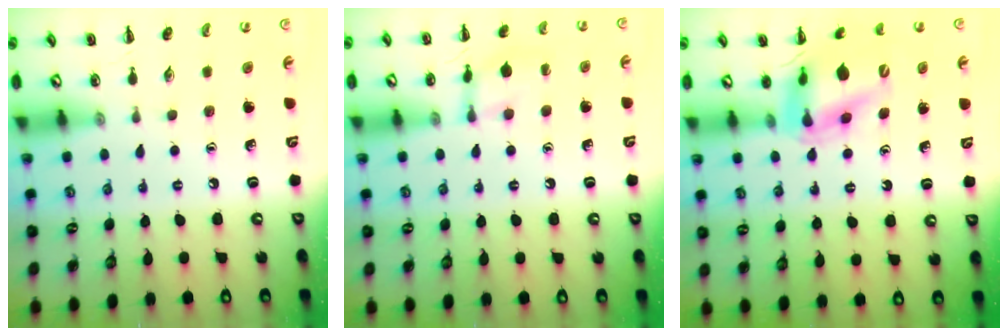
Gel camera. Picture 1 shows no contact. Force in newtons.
{"total": 10.5, "press": 10.3, "slide": 1.5}
{"total": 13.8, "press": 13.3, "slide": 3.7}